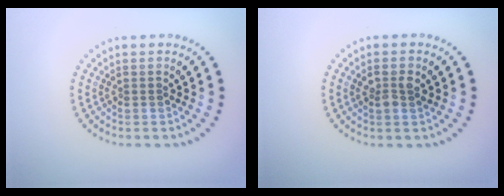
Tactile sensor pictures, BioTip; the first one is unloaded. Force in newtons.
{"total": 1.6, "press": 1.5, "slide": 0.5}